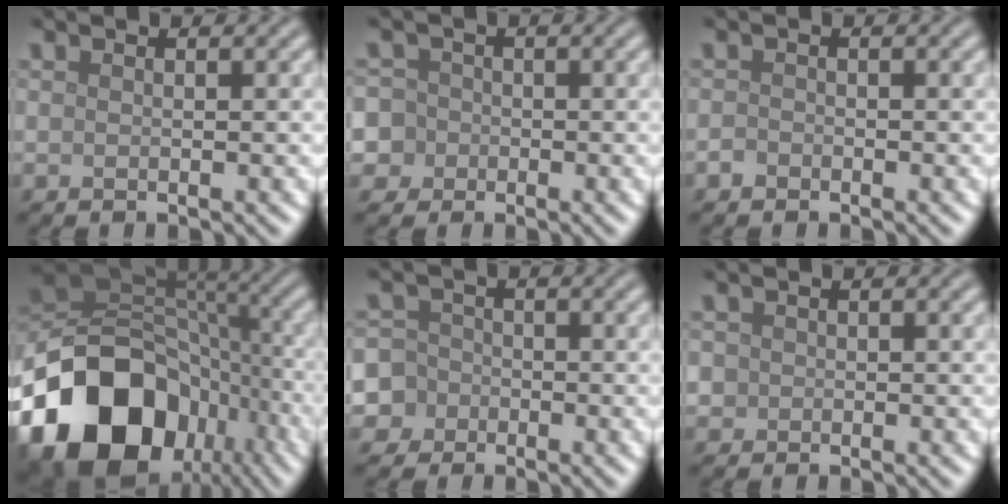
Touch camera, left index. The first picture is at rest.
{"total": 6.9, "force": [-1.6, 6.5, 1.7], "torque": [-0.041, 0.013, -0.068]}
{"total": 0.8, "force": [-0.6, 0.5, 0.2], "torque": [-0.002, -0.001, -0.012]}
{"total": 20.1, "force": [-10.0, 14.6, 9.6], "torque": [-0.195, -0.026, -0.158]}
{"total": 7.4, "force": [-2.9, 6.7, 1.4], "torque": [-0.039, 0.000, -0.087]}
{"total": 1.7, "force": [0.2, 1.6, 0.5], "torque": [0.002, 0.005, -0.004]}